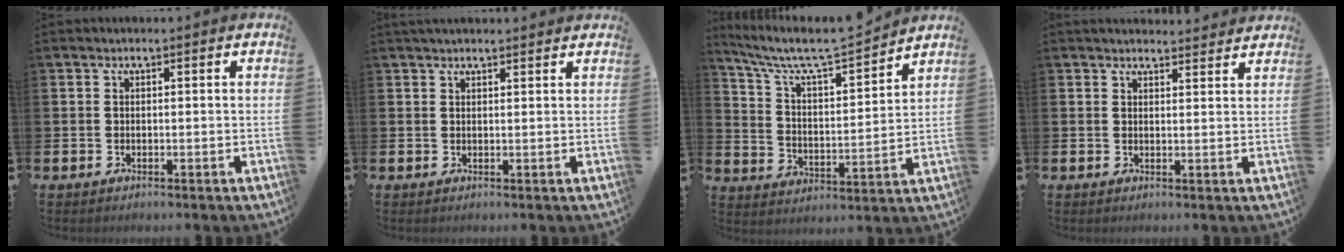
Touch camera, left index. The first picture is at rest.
{"total": 1.6, "force": [1.5, 0.3, 0.4], "torque": [-0.004, -0.001, 0.026]}
{"total": 8.5, "force": [7.8, 1.2, 3.0], "torque": [-0.093, -0.058, 0.132]}
{"total": 2.6, "force": [2.6, 0.5, 0.1], "torque": [0.000, -0.016, 0.046]}